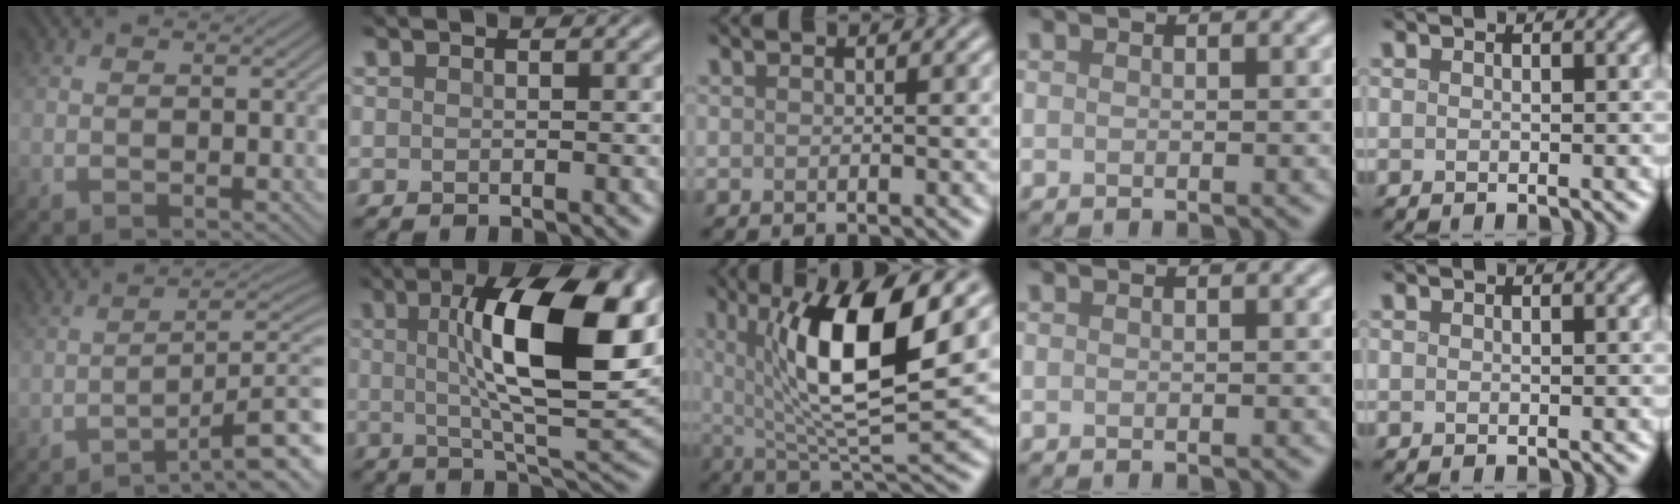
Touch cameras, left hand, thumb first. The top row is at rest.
{"thumb": {"total": 10.2, "force": [-6.7, 1.6, 7.6], "torque": [-0.107, 0.015, -0.097]}, "index": {"total": 13.5, "force": [2.9, 3.7, 12.6], "torque": [-0.187, 0.009, 0.045]}, "middle": {"total": 10.4, "force": [2.6, 2.7, 9.7], "torque": [-0.152, -0.013, 0.052]}}